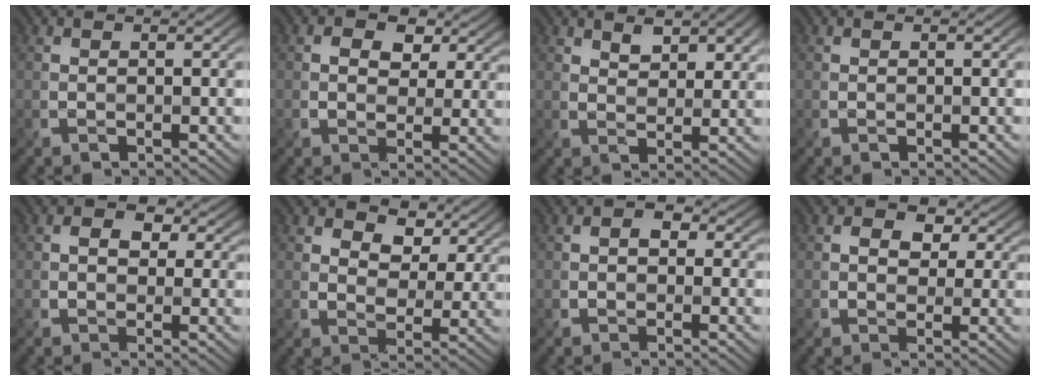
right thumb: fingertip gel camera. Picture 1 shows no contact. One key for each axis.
{"total": 5.1, "fx": 2.2, "fy": 3.8, "fz": 2.6, "tx": -0.042, "ty": -0.007, "tz": 0.028}
{"total": 3.3, "fx": 2.3, "fy": 1.8, "fz": 1.6, "tx": -0.029, "ty": -0.008, "tz": 0.040}
{"total": 0.0}
{"total": 3.7, "fx": 1.2, "fy": 2.8, "fz": 2.0, "tx": -0.031, "ty": -0.006, "tz": 0.015}
{"total": 7.7, "fx": 4.0, "fy": 5.0, "fz": 4.3, "tx": -0.080, "ty": -0.004, "tz": 0.060}
{"total": 2.6, "fx": 0.3, "fy": 2.2, "fz": 1.4, "tx": -0.016, "ty": 0.000, "tz": 0.003}
{"total": 4.5, "fx": 1.9, "fy": 3.4, "fz": 2.3, "tx": -0.038, "ty": -0.007, "tz": 0.024}